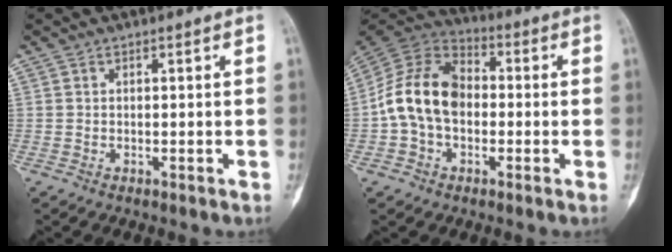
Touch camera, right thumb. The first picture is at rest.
{"total": 14.5, "force": [-1.1, 10.2, 10.2], "torque": [-0.179, 0.038, -0.032]}